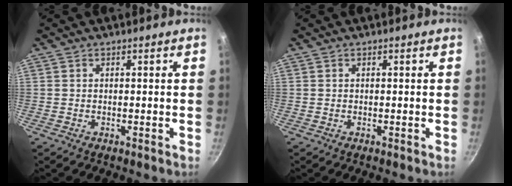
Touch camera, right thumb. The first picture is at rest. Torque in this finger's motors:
{"motor_torque": [0.09, -0.39, 0.35, 0.20, 0.02]}